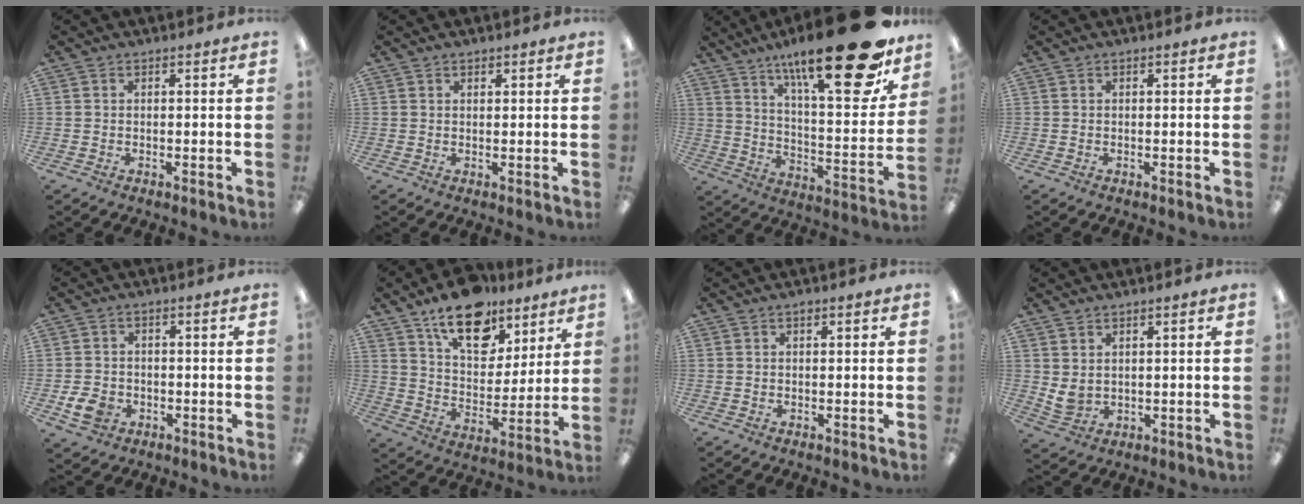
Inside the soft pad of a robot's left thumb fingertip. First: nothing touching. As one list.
[{"total": 0.9, "force": [0.8, 0.4, 0.2], "torque": [0.003, -0.002, 0.013]}, {"total": 27.8, "force": [17.9, 7.8, 19.7], "torque": [-0.290, -0.119, 0.285]}, {"total": 0.0}, {"total": 5.0, "force": [-2.2, 3.9, 2.3], "torque": [-0.054, 0.006, -0.039]}, {"total": 17.2, "force": [12.0, 9.2, 8.2], "torque": [-0.122, -0.069, 0.210]}, {"total": 0.9, "force": [0.5, 0.3, 0.7], "torque": [-0.016, 0.003, 0.008]}, {"total": 3.4, "force": [2.0, 2.1, 1.7], "torque": [-0.044, -0.011, 0.038]}]